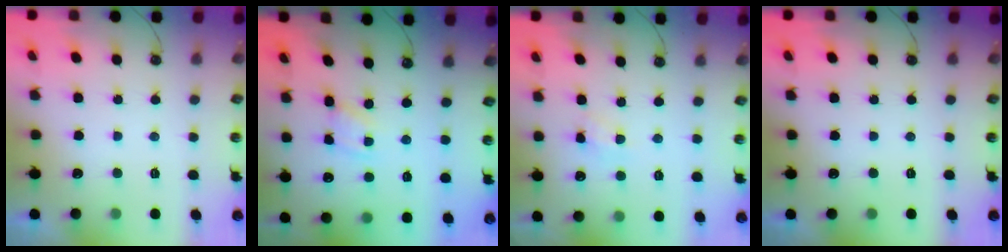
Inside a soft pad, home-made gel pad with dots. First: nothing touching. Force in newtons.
{"total": 1.2, "press": 1.2, "slide": 0.2}
{"total": 4.2, "press": 4.2, "slide": 0.1}
{"total": 0.0}